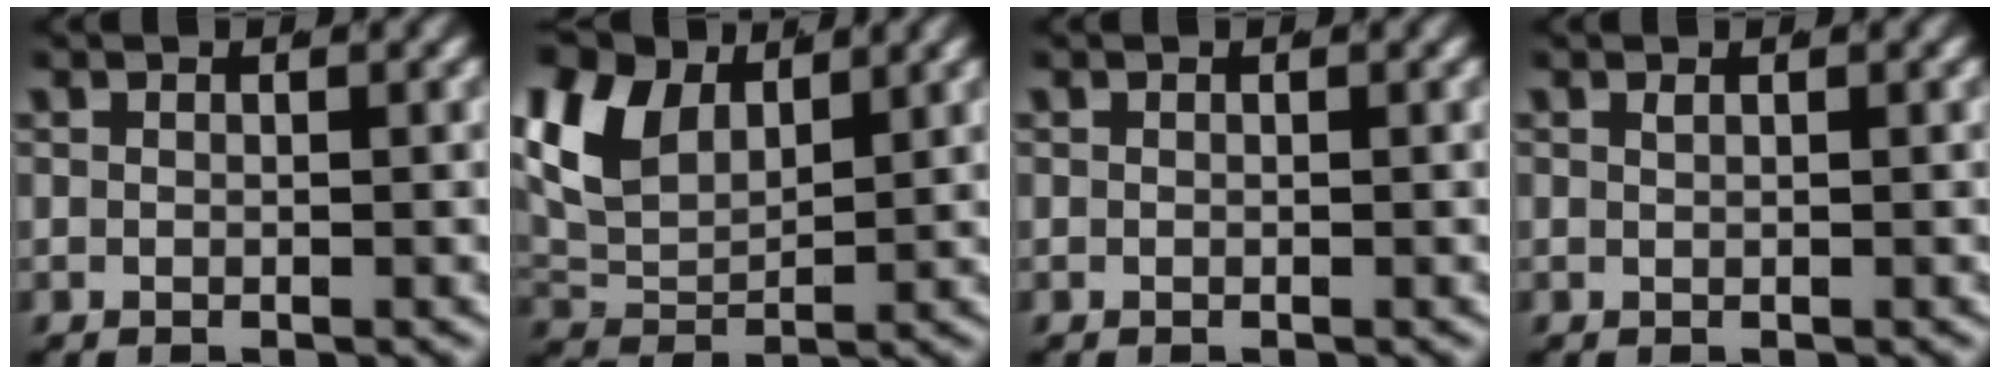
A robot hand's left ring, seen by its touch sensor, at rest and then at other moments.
{"total": 7.9, "force": [2.6, 5.8, 4.6], "torque": [-0.119, -0.014, 0.051]}
{"total": 0.0}
{"total": 0.8, "force": [0.2, -0.7, 0.3], "torque": [-0.001, -0.002, 0.009]}